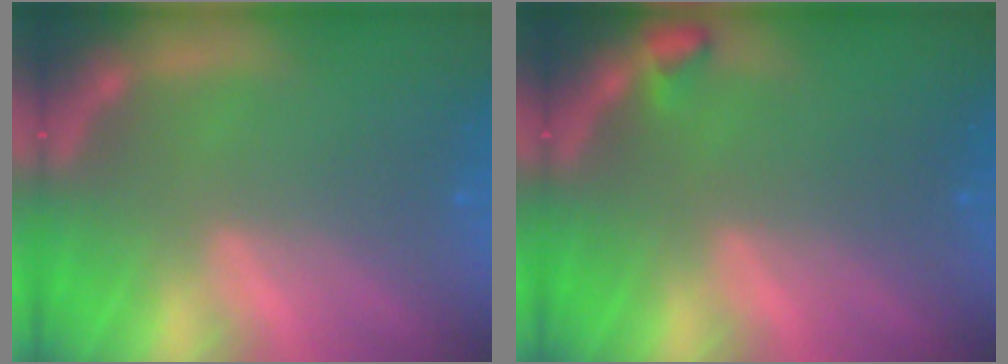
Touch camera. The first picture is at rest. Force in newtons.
{"total": 0.9}